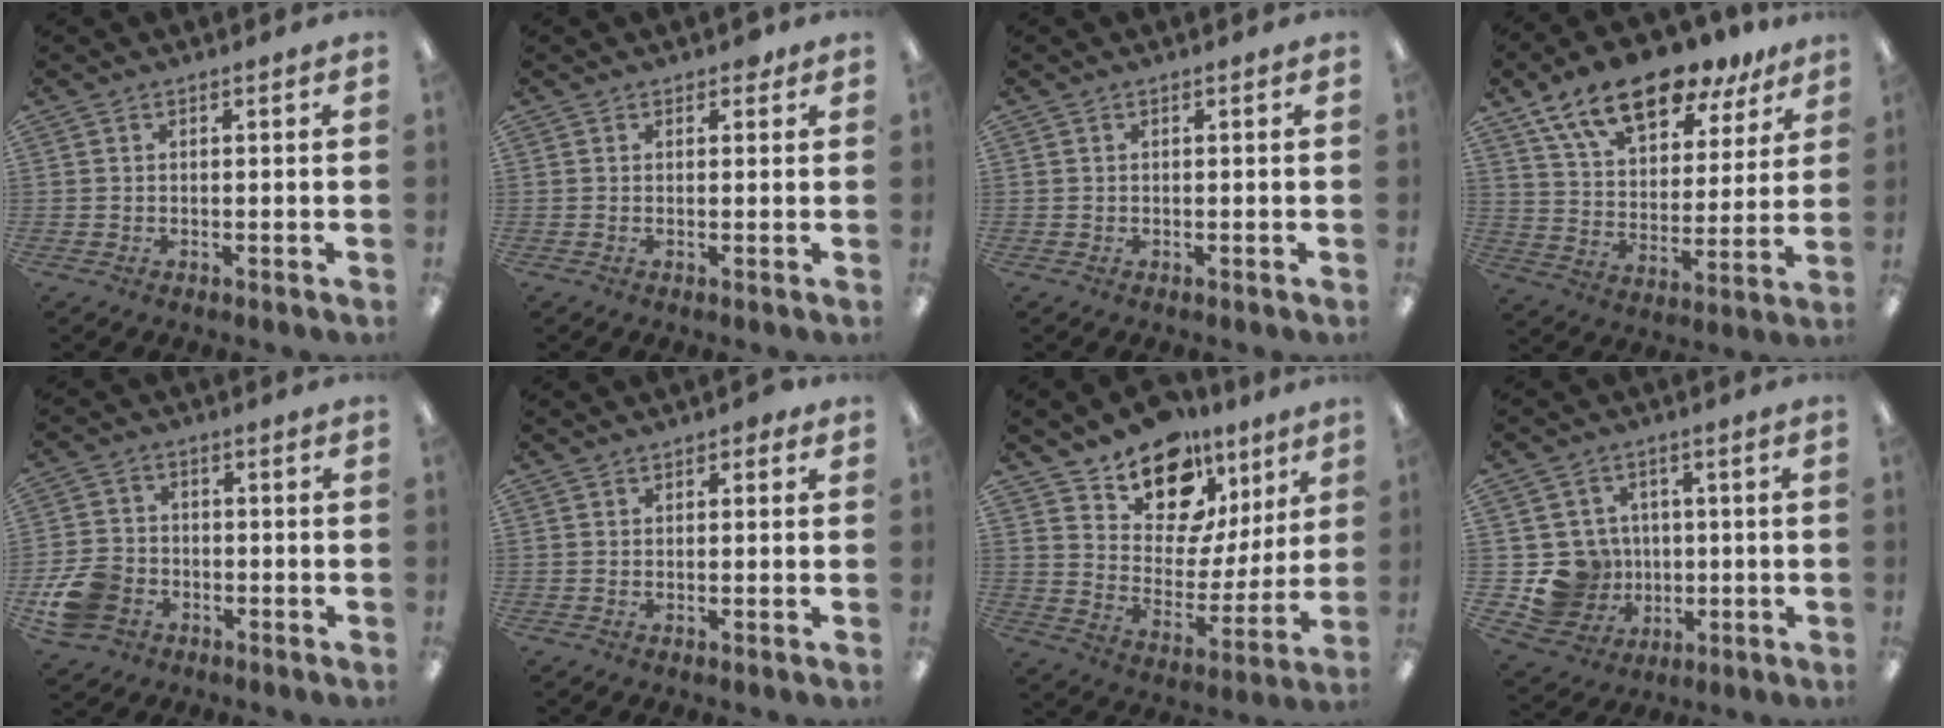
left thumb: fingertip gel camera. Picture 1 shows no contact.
{"total": 1.7, "force": [1.1, 1.0, 0.7], "torque": [-0.008, 0.000, 0.018]}
{"total": 0.0}
{"total": 17.0, "force": [12.4, 7.3, 9.0], "torque": [-0.157, -0.066, 0.217]}
{"total": 9.4, "force": [-4.0, 7.2, 4.4], "torque": [-0.096, 0.024, -0.073]}
{"total": 1.2, "force": [0.7, 0.7, 0.7], "torque": [-0.008, 0.000, 0.010]}
{"total": 16.0, "force": [11.7, 9.2, 5.9], "torque": [-0.102, -0.083, 0.215]}
{"total": 11.1, "force": [-1.2, 10.8, 2.5], "torque": [-0.084, 0.012, -0.006]}